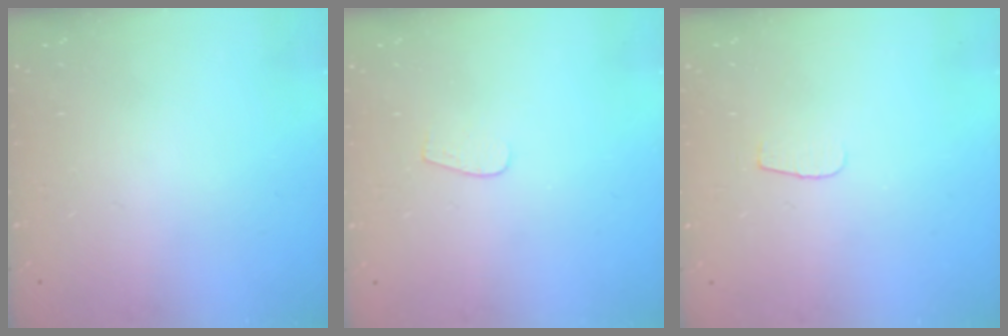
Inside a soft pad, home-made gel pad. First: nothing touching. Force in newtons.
{"total": 3.4, "press": 3.4, "slide": 0.3}
{"total": 4.0, "press": 4.0, "slide": 0.4}